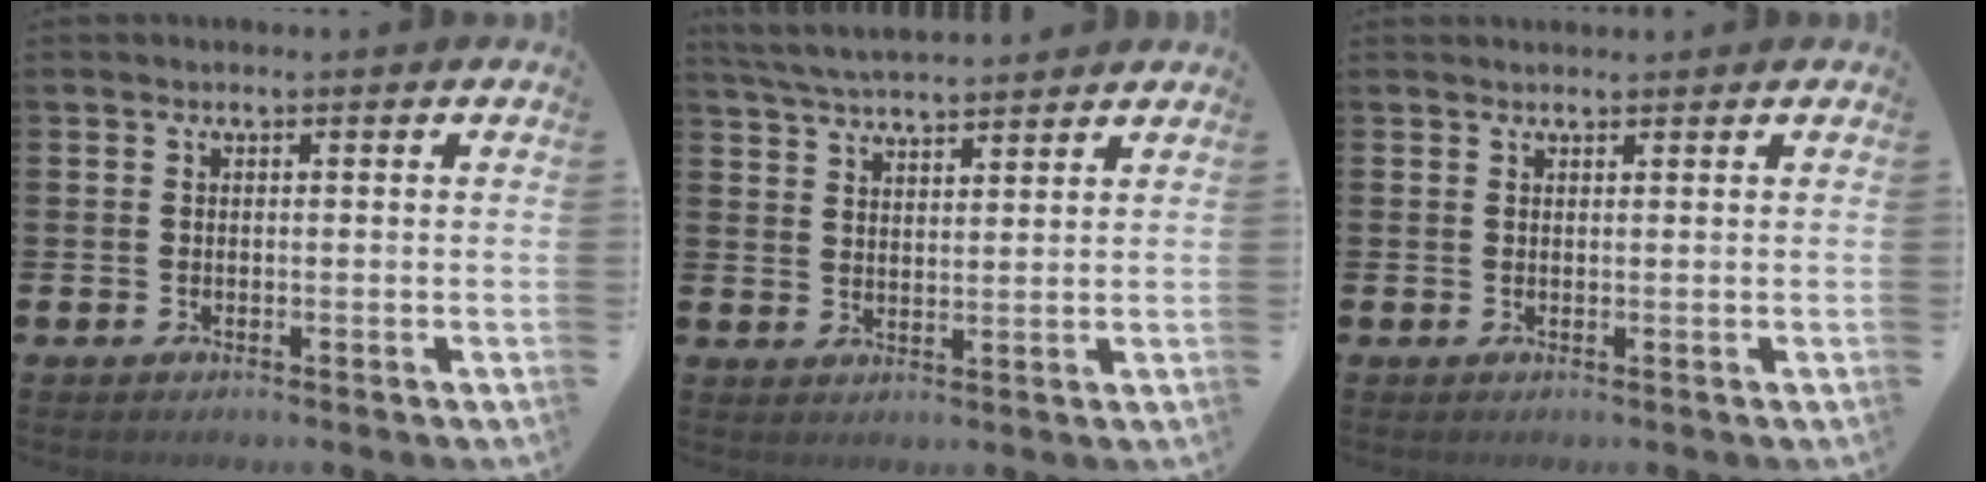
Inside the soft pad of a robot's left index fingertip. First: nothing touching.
{"total": 4.9, "force": [4.8, 0.3, 0.8], "torque": [-0.033, -0.022, 0.086]}
{"total": 0.8, "force": [0.7, 0.1, 0.1], "torque": [0.010, -0.005, 0.011]}